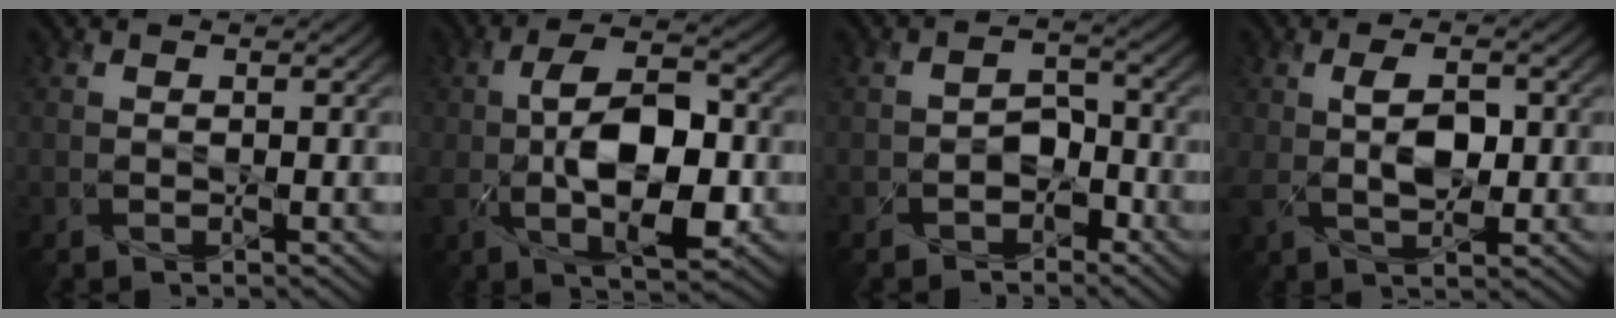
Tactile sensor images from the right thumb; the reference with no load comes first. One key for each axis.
{"total": 11.1, "fx": -1.5, "fy": 5.5, "fz": 9.5, "tx": -0.178, "ty": 0.000, "tz": -0.023}
{"total": 3.0, "fx": -2.0, "fy": 2.0, "fz": 1.1, "tx": -0.013, "ty": 0.007, "tz": -0.034}
{"total": 5.1, "fx": 0.2, "fy": 2.7, "fz": 4.3, "tx": -0.096, "ty": -0.002, "tz": 0.008}